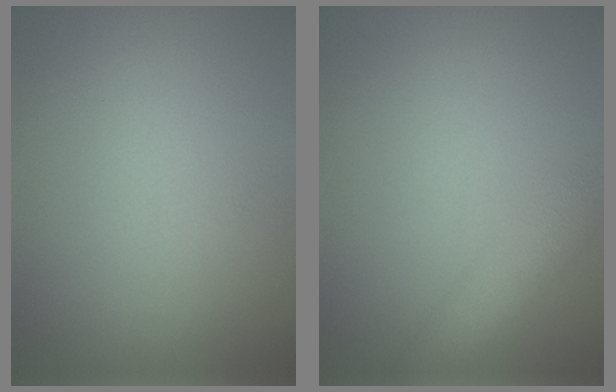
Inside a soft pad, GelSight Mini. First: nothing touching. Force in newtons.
{"total": 4.2, "press": 4.2, "slide": 0.3}